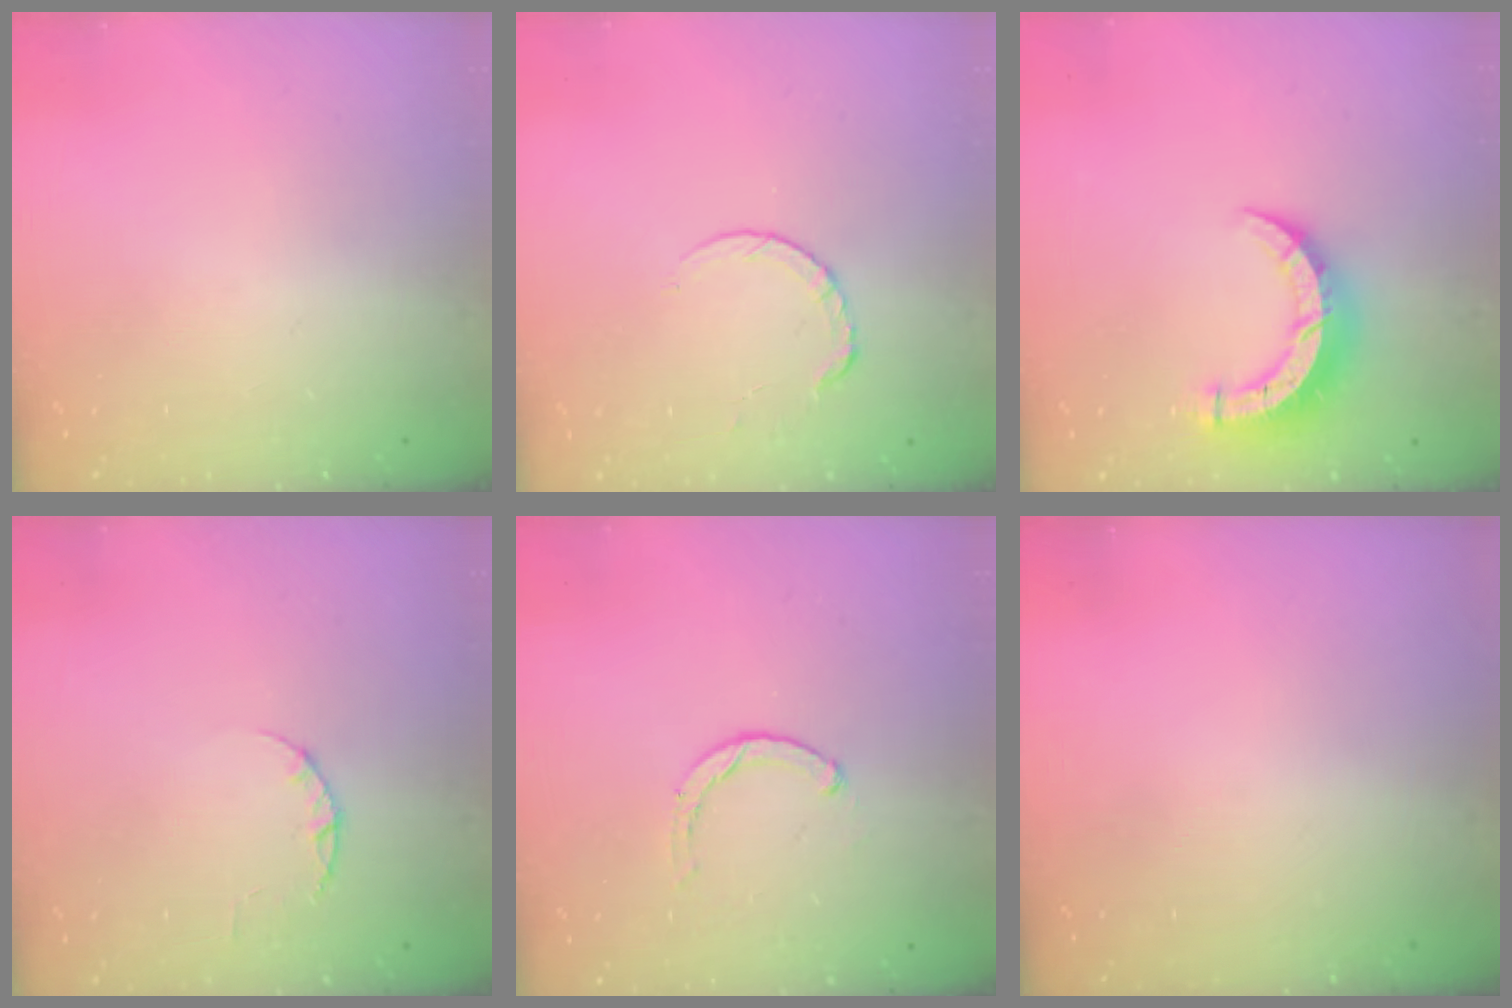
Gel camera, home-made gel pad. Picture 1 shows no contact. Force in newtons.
{"total": 5.9, "press": 5.9, "slide": 0.5}
{"total": 8.8, "press": 8.7, "slide": 0.9}
{"total": 2.4, "press": 2.3, "slide": 0.4}
{"total": 0.6, "press": 0.6, "slide": 0.2}
{"total": 0.0}